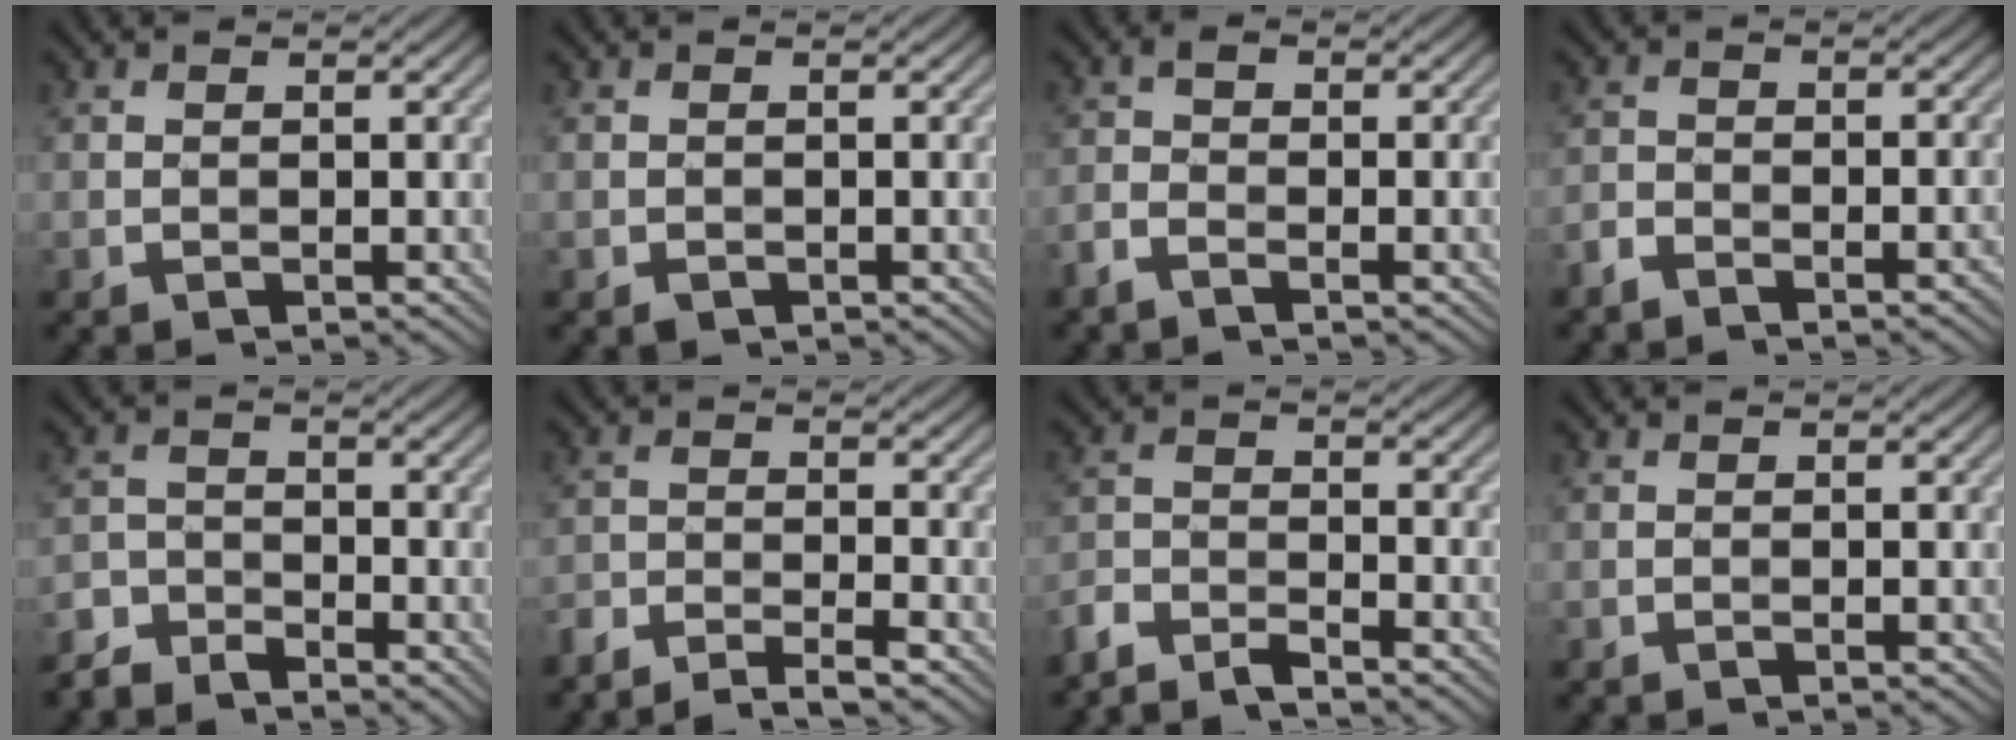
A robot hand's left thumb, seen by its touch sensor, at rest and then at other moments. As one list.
[{"total": 0.7, "force": [-0.5, 0.5, 0.3], "torque": [-0.004, -0.004, -0.008]}, {"total": 3.4, "force": [-2.1, 1.0, 2.5], "torque": [-0.053, -0.004, -0.051]}, {"total": 3.6, "force": [-3.1, 0.9, 1.7], "torque": [-0.031, -0.003, -0.064]}, {"total": 4.3, "force": [-3.9, 1.5, 1.0], "torque": [-0.018, -0.003, -0.086]}, {"total": 5.2, "force": [-4.6, 0.8, 2.3], "torque": [-0.041, -0.003, -0.087]}, {"total": 5.5, "force": [-5.1, 1.0, 1.8], "torque": [-0.040, -0.006, -0.105]}, {"total": 0.0}]